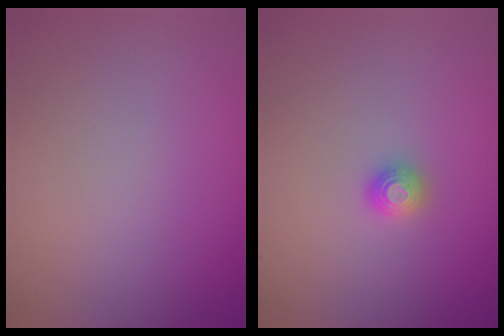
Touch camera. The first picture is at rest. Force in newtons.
{"total": 1.2, "press": 1.2, "slide": 0.1}